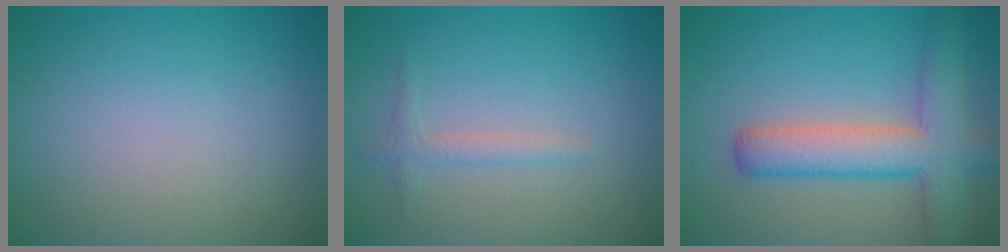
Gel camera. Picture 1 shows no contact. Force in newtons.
{"total": 1.3, "press": 1.3, "slide": 0.0}
{"total": 6.5, "press": 6.5, "slide": 0.3}